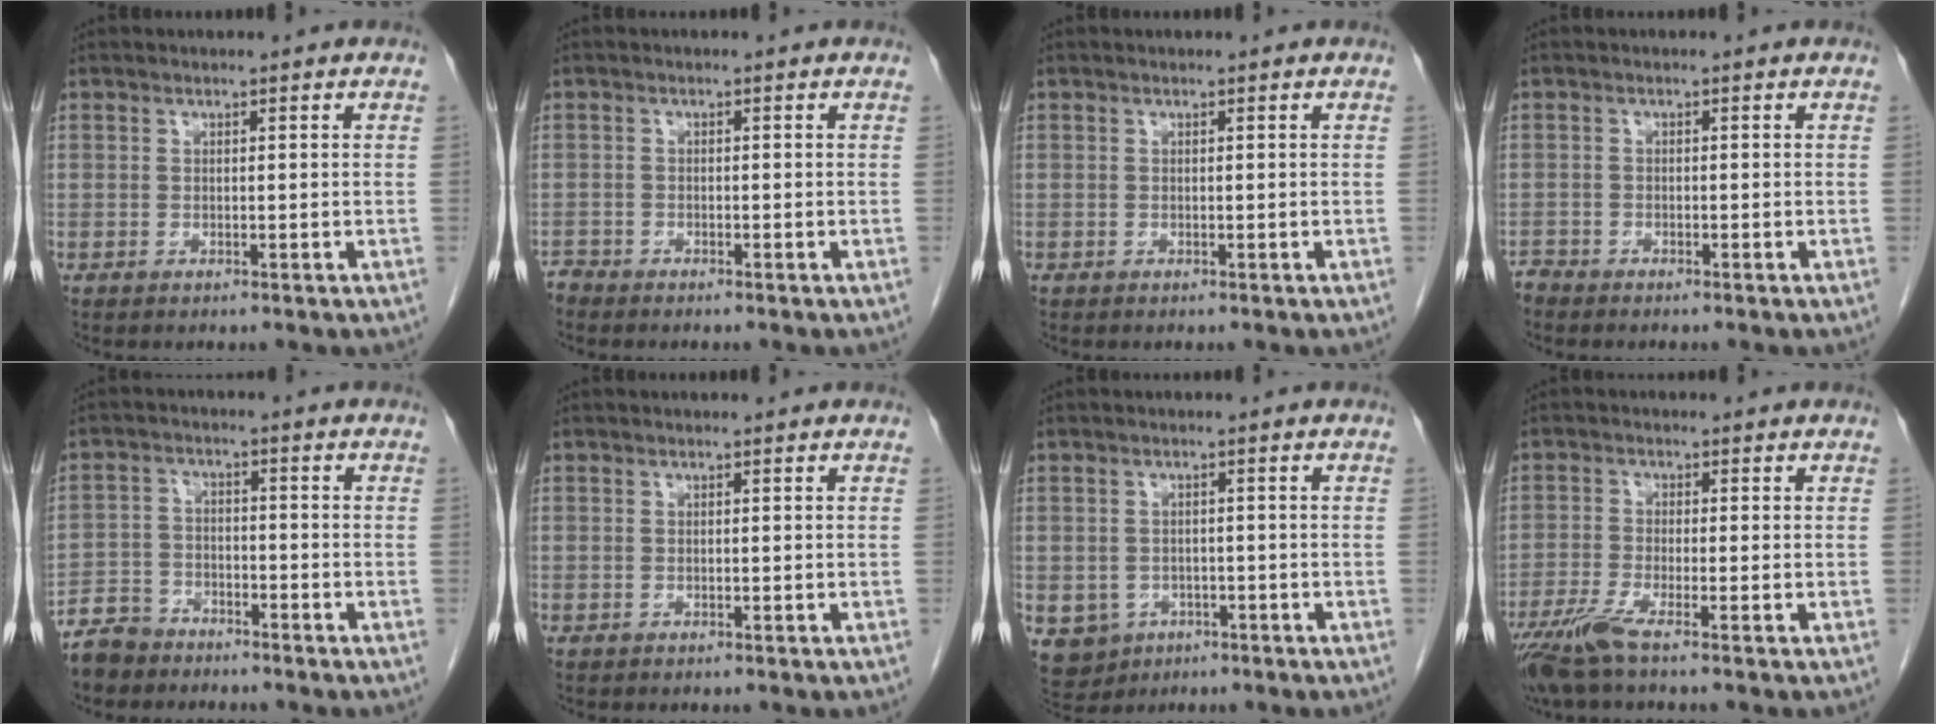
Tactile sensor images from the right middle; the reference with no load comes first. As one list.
[{"total": 1.1, "force": [-1.1, 0.1, -0.2], "torque": [0.003, -0.003, -0.022]}, {"total": 0.0}, {"total": 1.1, "force": [-1.1, 0.0, -0.2], "torque": [0.003, -0.004, -0.023]}, {"total": 5.6, "force": [-4.8, 2.8, 0.7], "torque": [-0.022, -0.005, -0.097]}, {"total": 0.0}, {"total": 7.0, "force": [-3.0, 6.0, 1.8], "torque": [-0.042, 0.003, -0.035]}, {"total": 4.8, "force": [-3.5, -0.3, 3.3], "torque": [-0.071, -0.015, -0.075]}]